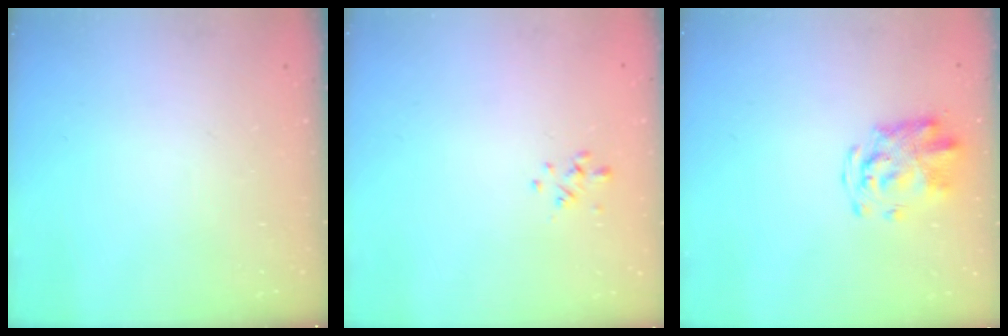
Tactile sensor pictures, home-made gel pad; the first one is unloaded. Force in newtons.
{"total": 0.9, "press": 0.7, "slide": 0.5}
{"total": 4.9, "press": 4.9, "slide": 0.4}